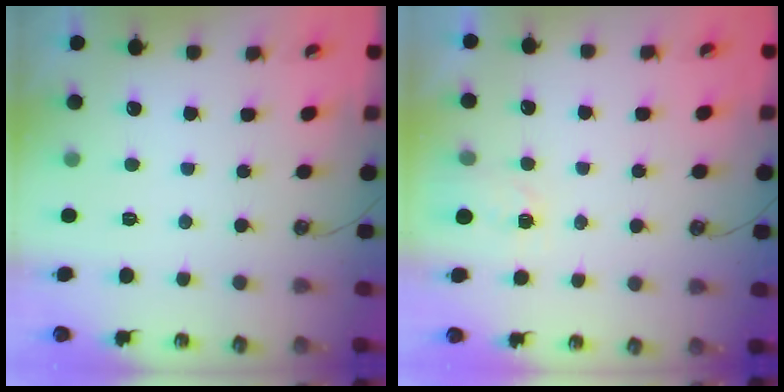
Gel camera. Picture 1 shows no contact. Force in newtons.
{"total": 1.3, "press": 1.2, "slide": 0.2}